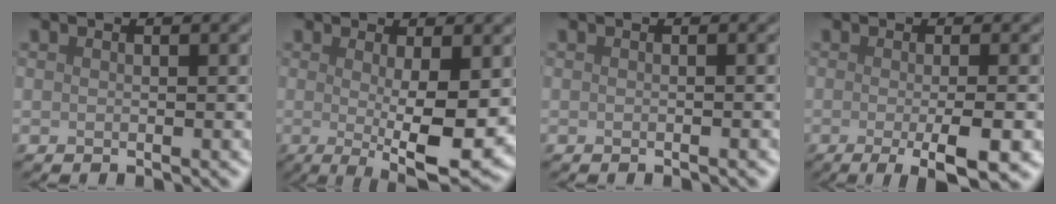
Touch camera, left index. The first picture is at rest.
{"total": 7.5, "force": [-0.5, 1.6, 7.3], "torque": [-0.107, -0.017, -0.003]}
{"total": 0.5, "force": [-0.3, 0.0, 0.4], "torque": [-0.004, 0.001, -0.005]}
{"total": 5.9, "force": [-1.7, 1.5, 5.5], "torque": [-0.074, -0.009, -0.023]}